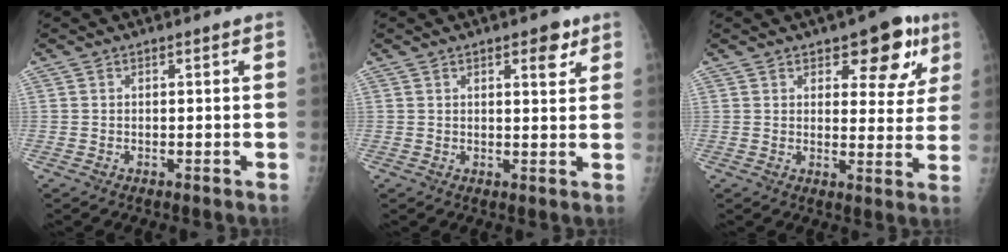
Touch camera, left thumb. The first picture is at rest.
{"total": 3.9, "force": [2.3, 1.6, 2.8], "torque": [-0.022, -0.011, 0.028]}
{"total": 10.6, "force": [5.7, 5.2, 7.2], "torque": [-0.042, -0.022, 0.071]}